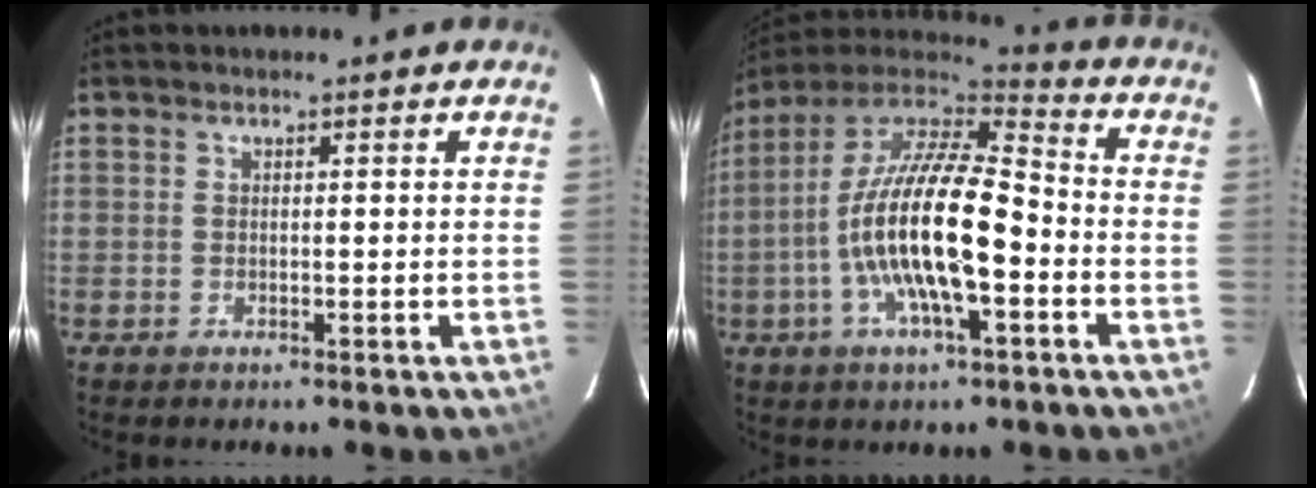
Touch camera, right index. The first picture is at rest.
{"total": 19.6, "force": [-4.7, 5.9, 18.1], "torque": [-0.340, -0.007, -0.097]}